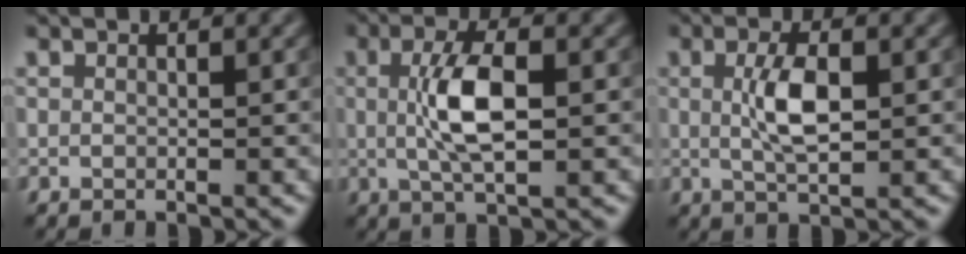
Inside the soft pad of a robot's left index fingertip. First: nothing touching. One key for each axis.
{"total": 5.1, "fx": 0.3, "fy": 1.7, "fz": 4.8, "tx": -0.103, "ty": 0.007, "tz": 0.006}
{"total": 3.8, "fx": 0.4, "fy": 1.4, "fz": 3.6, "tx": -0.079, "ty": 0.003, "tz": 0.008}